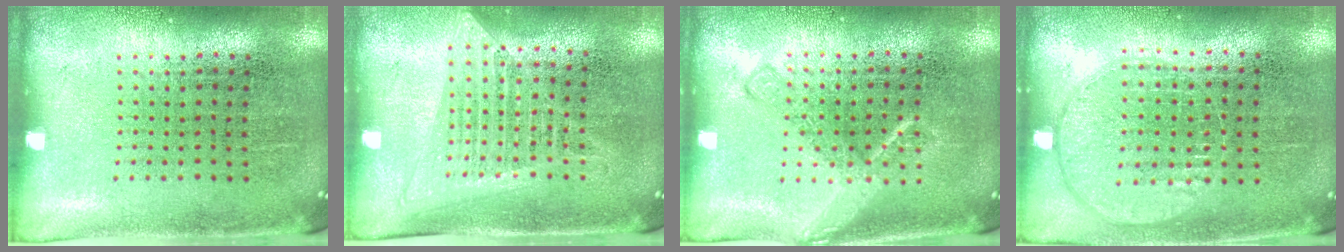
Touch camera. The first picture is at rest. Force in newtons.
{"total": 1.3, "press": 1.2, "slide": 0.5}
{"total": 2.2, "press": 2.2, "slide": 0.3}
{"total": 0.9, "press": 0.9, "slide": 0.3}